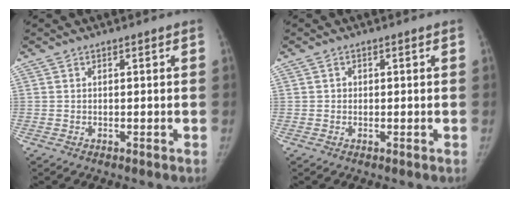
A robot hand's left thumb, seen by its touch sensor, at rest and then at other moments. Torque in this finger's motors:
{"motor_torque": [-0.15, 0.22, -0.27, 0.20, -0.01]}